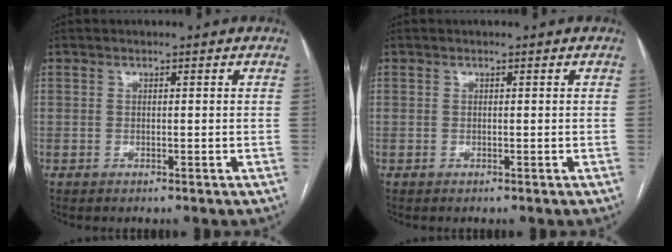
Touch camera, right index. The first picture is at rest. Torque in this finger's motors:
{"motor_torque": [-0.03, -0.03, 0.00, 0.01]}